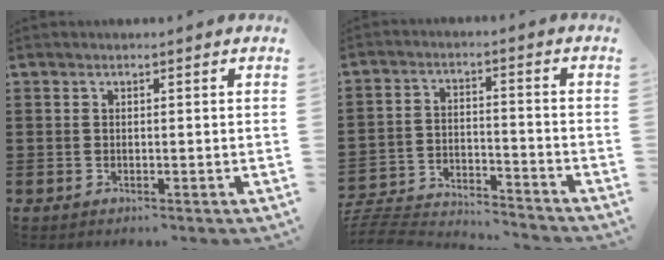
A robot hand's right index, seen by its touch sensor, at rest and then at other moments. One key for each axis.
{"total": 5.6, "fx": -5.5, "fy": 0.5, "fz": 0.9, "tx": -0.034, "ty": -0.002, "tz": -0.117}